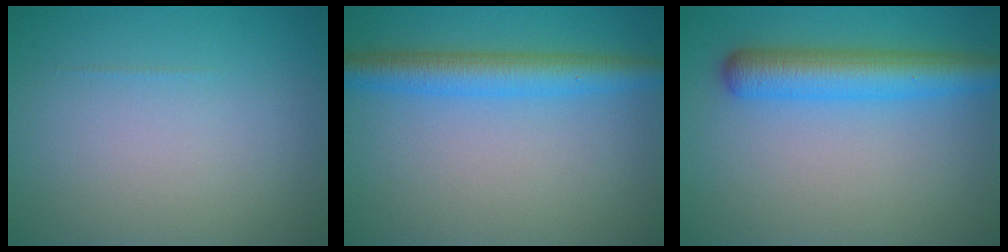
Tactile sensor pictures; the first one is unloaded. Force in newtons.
{"total": 4.6, "press": 4.6, "slide": 0.1}
{"total": 5.3, "press": 5.3, "slide": 0.2}